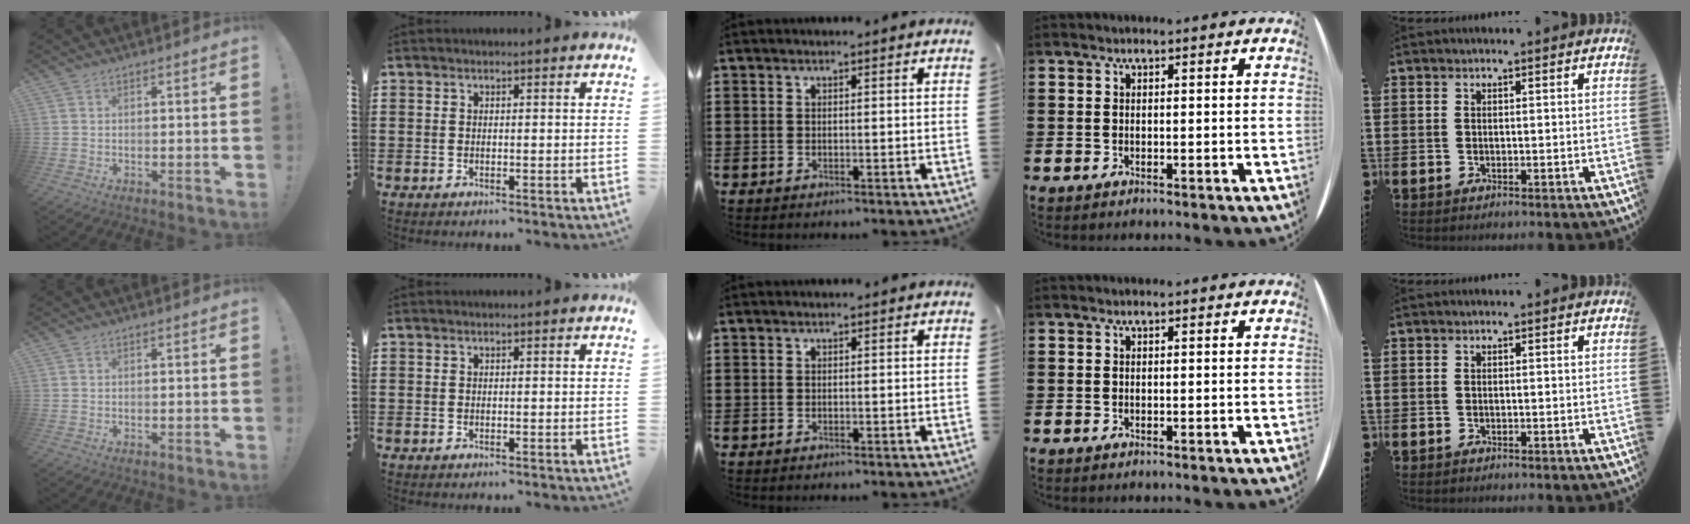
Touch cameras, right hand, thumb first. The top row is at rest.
{}